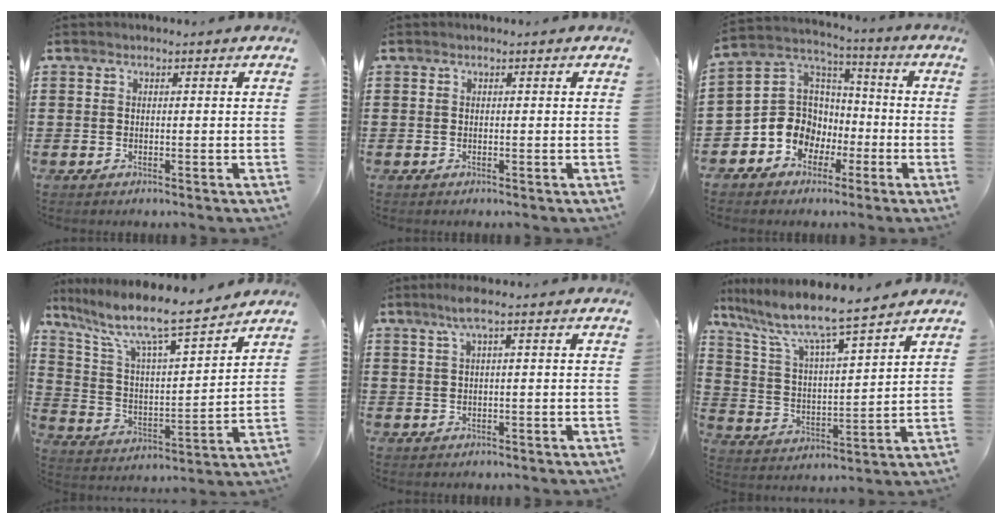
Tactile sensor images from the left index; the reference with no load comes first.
{"total": 0.0}
{"total": 8.7, "force": [-2.7, 8.0, 2.2], "torque": [-0.087, 0.002, -0.051]}
{"total": 9.6, "force": [7.8, 1.1, 5.4], "torque": [-0.139, -0.055, 0.126]}
{"total": 2.4, "force": [1.1, -0.1, 2.2], "torque": [-0.043, 0.000, 0.019]}
{"total": 7.9, "force": [6.8, 0.1, 3.9], "torque": [-0.107, -0.044, 0.109]}